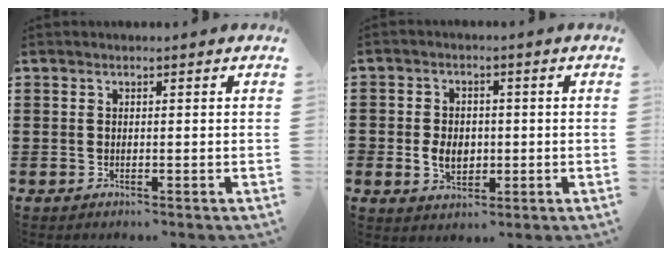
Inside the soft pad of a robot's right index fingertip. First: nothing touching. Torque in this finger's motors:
{"motor_torque": [0.32, -0.28, 0.18, 0.10]}